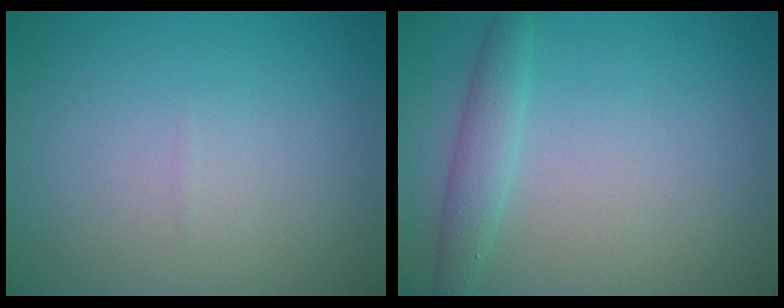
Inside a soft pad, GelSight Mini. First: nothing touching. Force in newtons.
{"total": 2.2, "press": 2.2, "slide": 0.0}